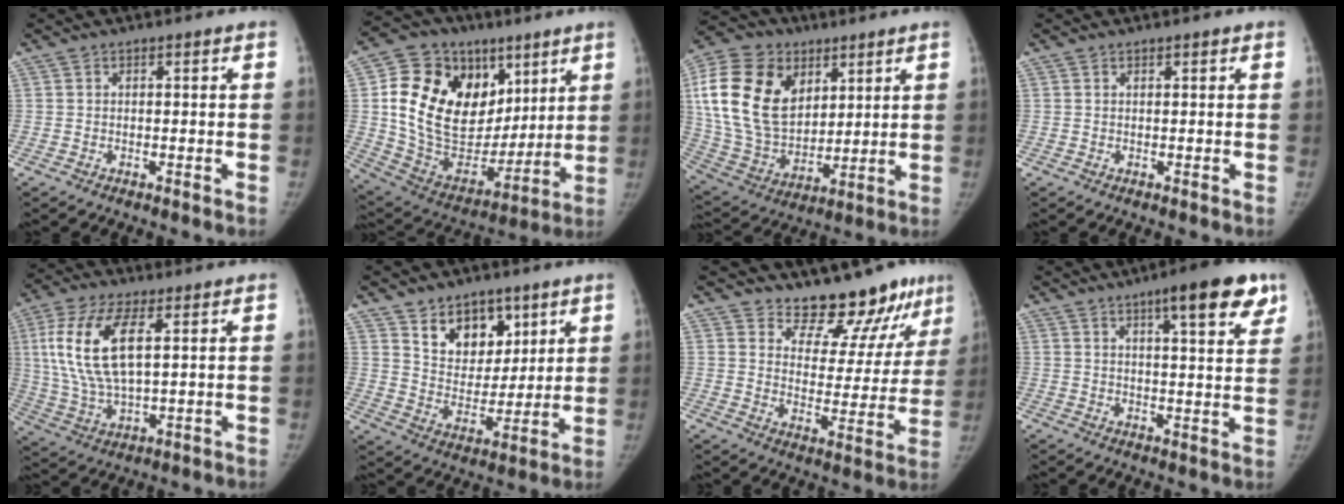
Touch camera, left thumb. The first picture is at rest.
{"total": 27.1, "force": [8.6, 19.0, 17.3], "torque": [-0.274, -0.008, 0.166]}
{"total": 23.2, "force": [7.4, 16.2, 14.9], "torque": [-0.282, -0.014, 0.142]}
{"total": 0.7, "force": [0.5, 0.2, 0.4], "torque": [-0.004, -0.001, 0.008]}
{"total": 15.5, "force": [4.1, 6.9, 13.3], "torque": [-0.281, -0.007, 0.083]}
{"total": 12.4, "force": [7.2, 8.2, 5.9], "torque": [-0.051, -0.047, 0.131]}
{"total": 13.6, "force": [11.8, 5.2, 4.4], "torque": [-0.011, -0.100, 0.167]}
{"total": 13.1, "force": [7.6, 3.3, 10.1], "torque": [-0.111, -0.026, 0.100]}